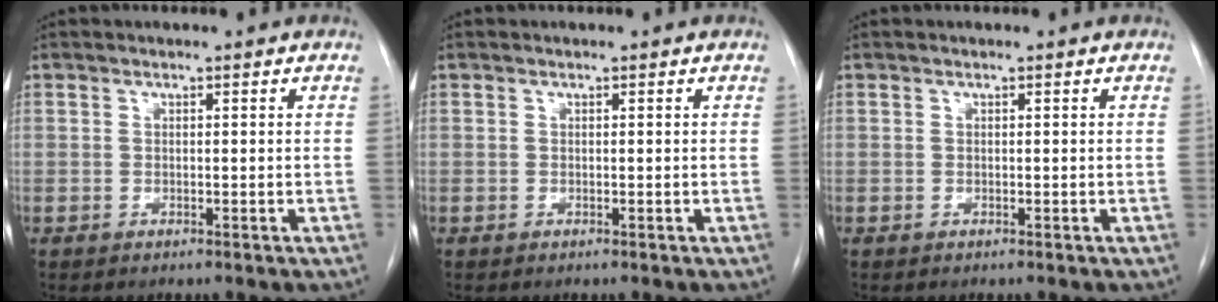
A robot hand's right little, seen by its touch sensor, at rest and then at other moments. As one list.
[{"total": 0.0}, {"total": 0.0}]